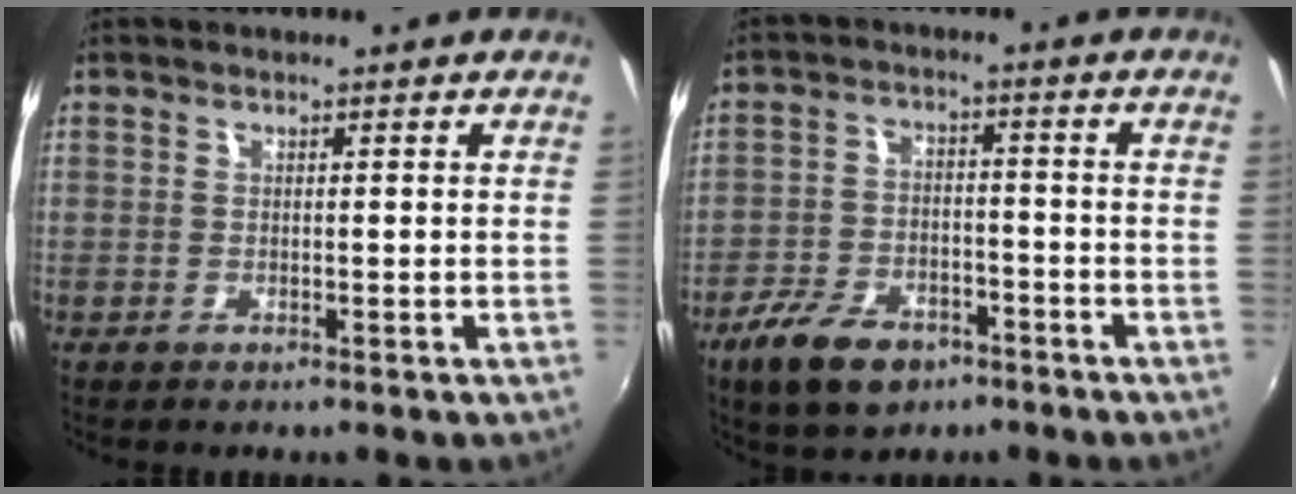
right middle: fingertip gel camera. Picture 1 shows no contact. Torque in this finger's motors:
{"motor_torque": [0.86, -0.85, 0.12, 0.08]}